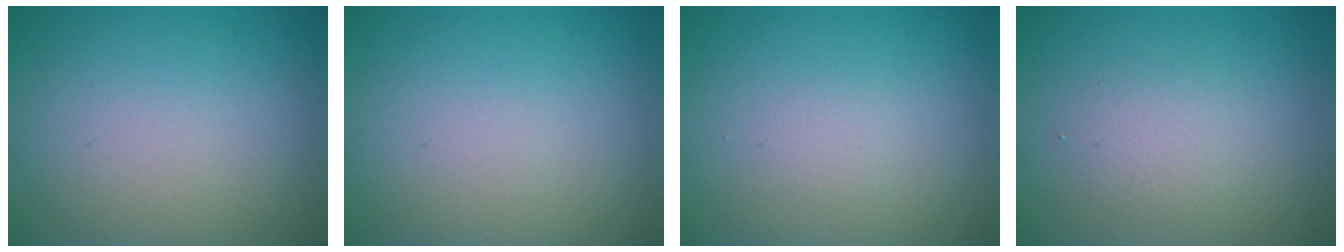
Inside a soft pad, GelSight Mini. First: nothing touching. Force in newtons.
{"total": 0.0}
{"total": 0.7, "press": 0.7, "slide": 0.0}
{"total": 1.9, "press": 1.8, "slide": 0.2}